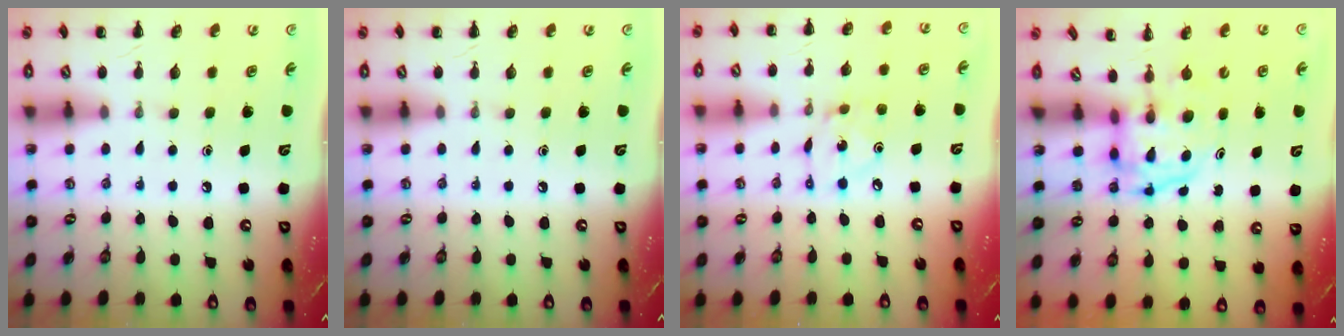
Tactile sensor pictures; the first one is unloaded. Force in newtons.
{"total": 0.0}
{"total": 2.6, "press": 2.6, "slide": 0.5}
{"total": 3.8, "press": 3.8, "slide": 0.6}